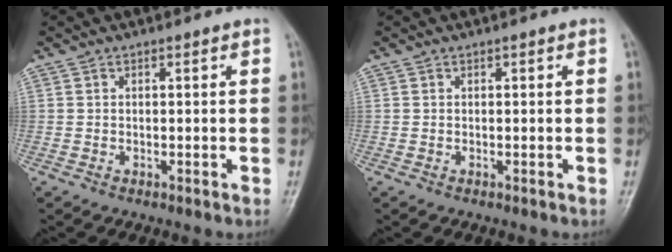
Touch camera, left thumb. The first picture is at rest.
{"total": 0.0}